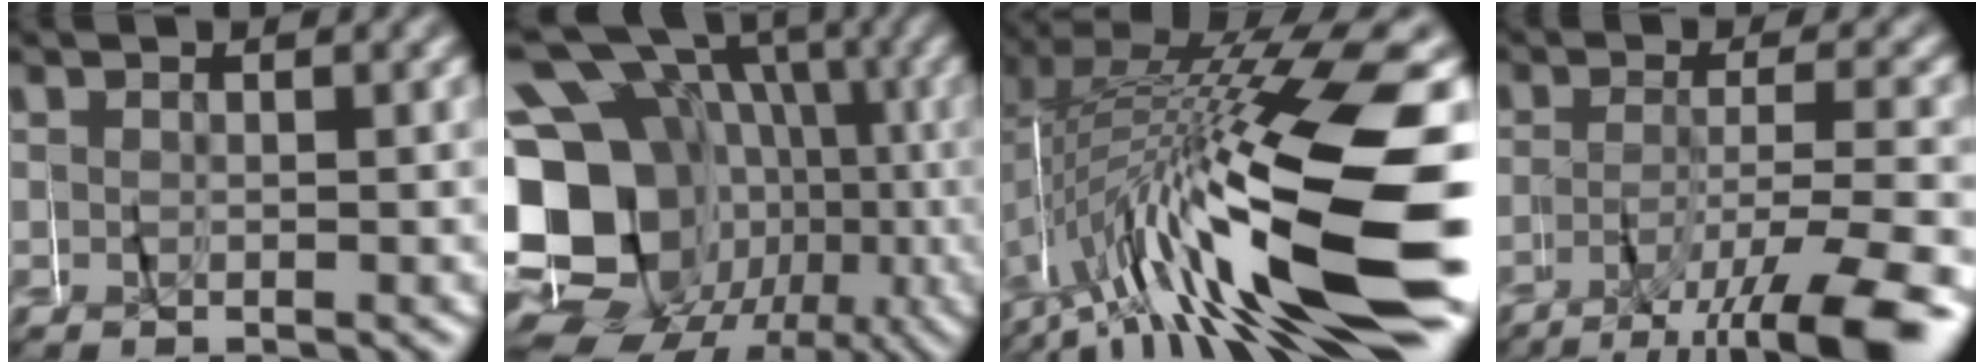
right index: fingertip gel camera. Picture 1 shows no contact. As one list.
[{"total": 18.0, "force": [-3.3, 14.1, 10.6], "torque": [-0.200, -0.038, -0.052]}, {"total": 13.4, "force": [-3.3, 3.6, 12.4], "torque": [-0.211, 0.000, -0.036]}, {"total": 7.5, "force": [-5.3, 0.9, 5.2], "torque": [-0.087, -0.017, -0.081]}]